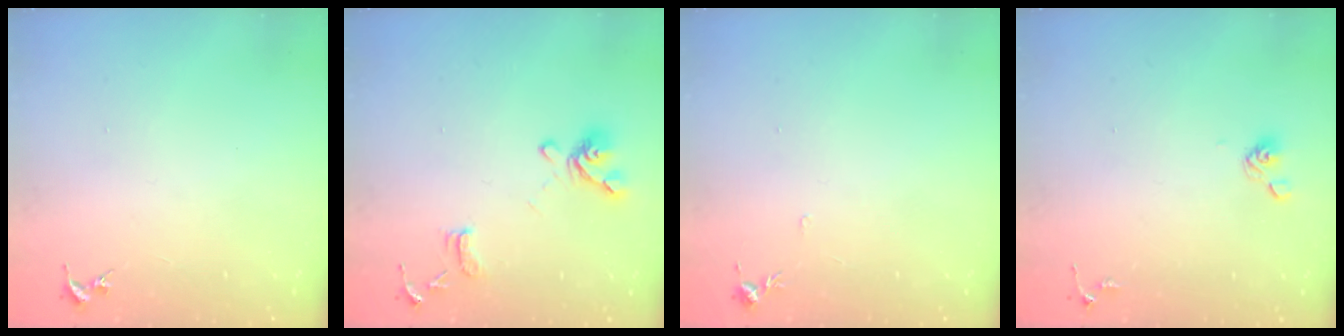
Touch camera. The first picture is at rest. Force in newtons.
{"total": 13.1, "press": 13.0, "slide": 1.4}
{"total": 4.3, "press": 4.2, "slide": 0.6}
{"total": 5.7, "press": 5.3, "slide": 2.1}